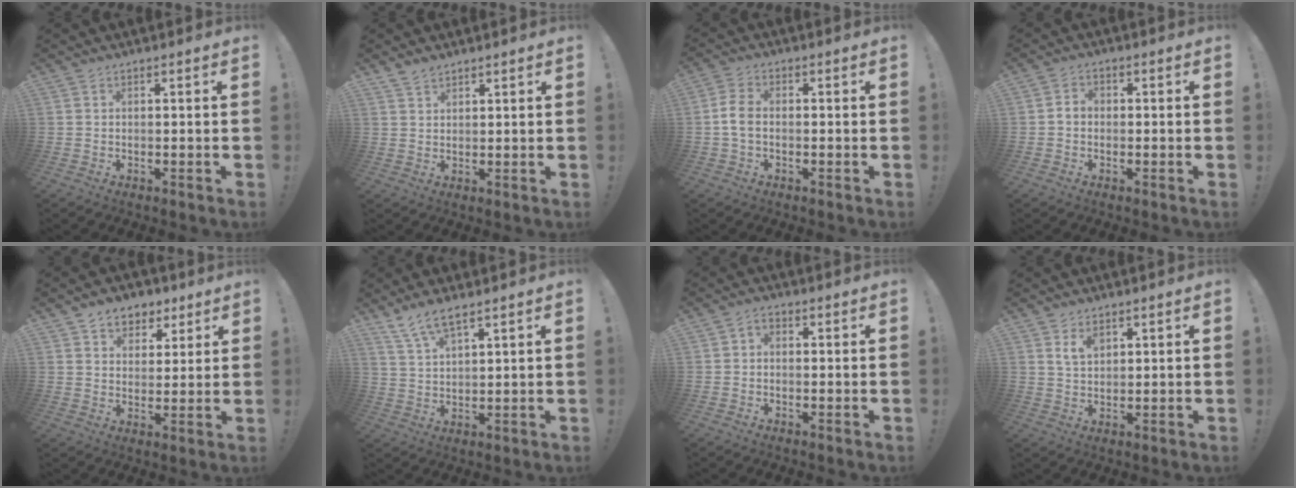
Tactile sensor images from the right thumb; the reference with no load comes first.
{"total": 3.7, "force": [3.1, 2.1, 0.4], "torque": [-0.003, -0.019, 0.057]}
{"total": 5.3, "force": [-0.7, 3.4, 4.1], "torque": [-0.095, 0.011, -0.013]}
{"total": 2.8, "force": [-0.9, 2.1, 1.6], "torque": [-0.028, 0.011, -0.016]}
{"total": 7.6, "force": [4.6, 5.7, 2.0], "torque": [-0.017, -0.026, 0.089]}
{"total": 6.7, "force": [5.2, 1.5, 3.8], "torque": [-0.079, -0.023, 0.098]}
{"total": 2.2, "force": [-0.6, 1.6, 1.4], "torque": [-0.025, 0.009, -0.011]}
{"total": 4.6, "force": [2.6, 2.8, 2.6], "torque": [-0.043, -0.006, 0.048]}